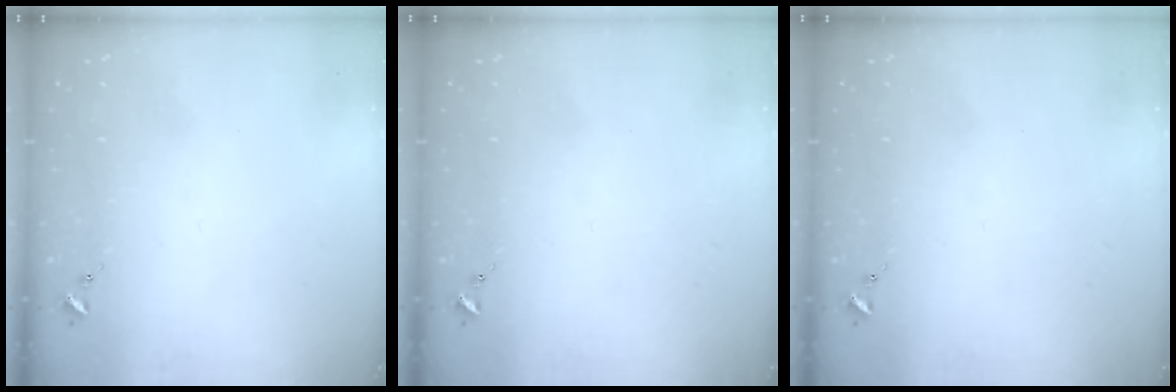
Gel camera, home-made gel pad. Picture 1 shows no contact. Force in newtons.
{"total": 0.0}
{"total": 0.0}